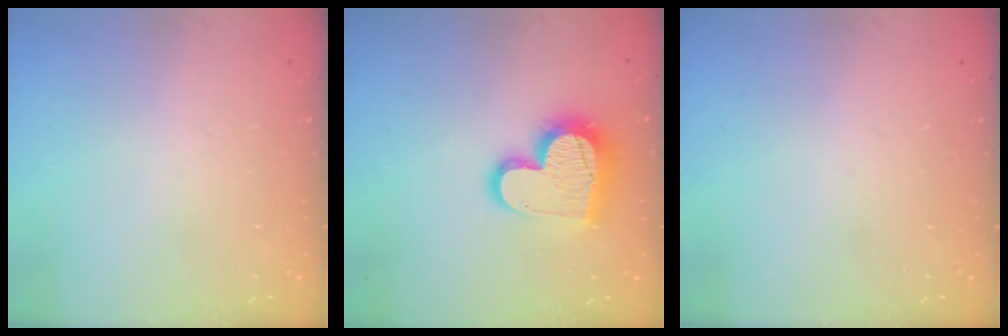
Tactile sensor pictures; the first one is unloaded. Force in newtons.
{"total": 15.2, "press": 15.1, "slide": 1.4}
{"total": 0.0}